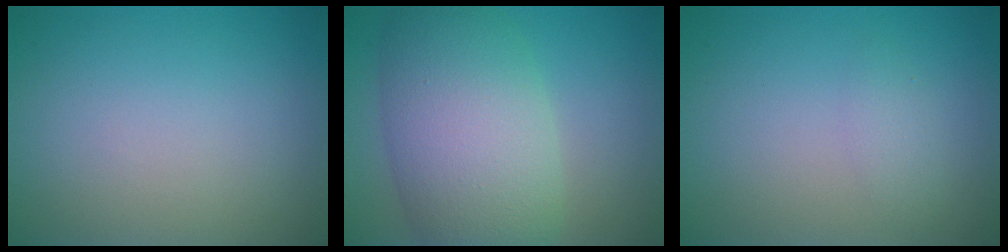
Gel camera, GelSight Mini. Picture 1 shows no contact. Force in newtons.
{"total": 10.0, "press": 10.0, "slide": 0.5}
{"total": 1.2, "press": 1.2, "slide": 0.1}